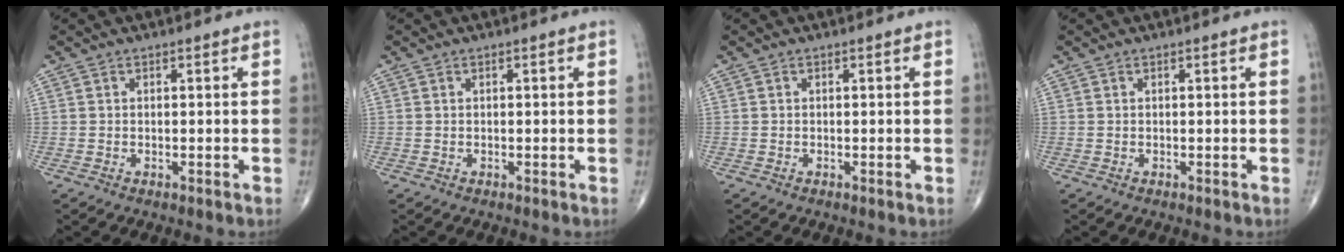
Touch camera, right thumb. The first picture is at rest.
{"total": 0.0}
{"total": 0.0}
{"total": 0.0}